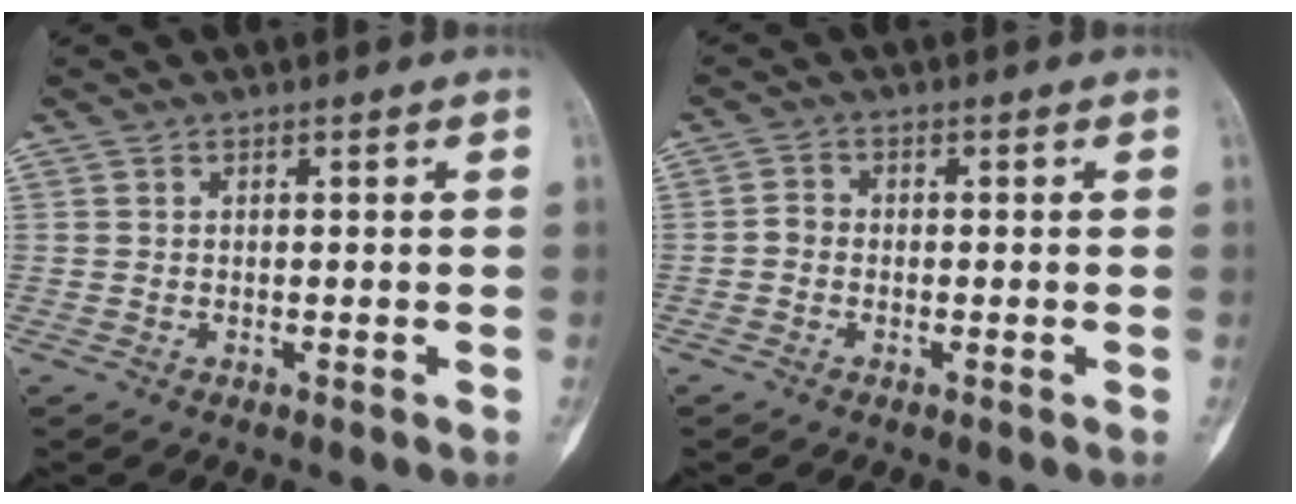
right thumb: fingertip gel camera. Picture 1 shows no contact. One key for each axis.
{"total": 1.9, "fx": -0.6, "fy": 1.6, "fz": 0.9, "tx": -0.009, "ty": 0.005, "tz": -0.019}